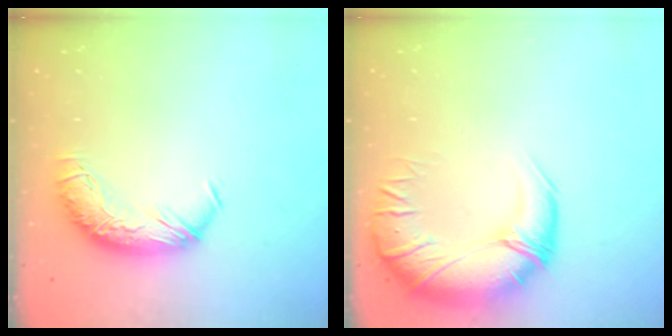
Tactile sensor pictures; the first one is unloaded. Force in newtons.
{"total": 4.3, "press": 2.4, "slide": 3.6}